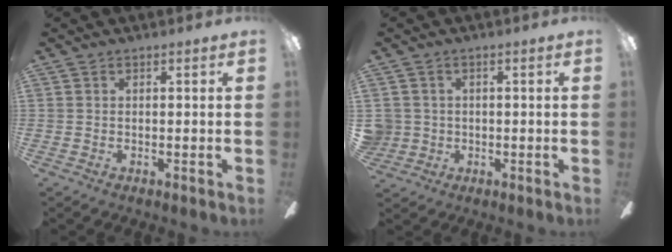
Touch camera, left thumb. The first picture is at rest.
{"total": 3.3, "force": [0.2, 3.3, 0.3], "torque": [-0.014, 0.010, 0.005]}